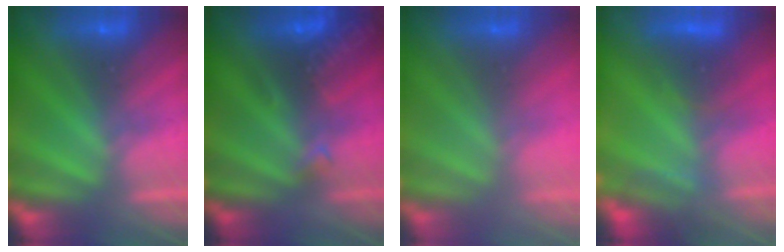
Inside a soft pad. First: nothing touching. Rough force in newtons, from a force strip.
{"total": 2.7}
{"total": 2.8}
{"total": 5.1}